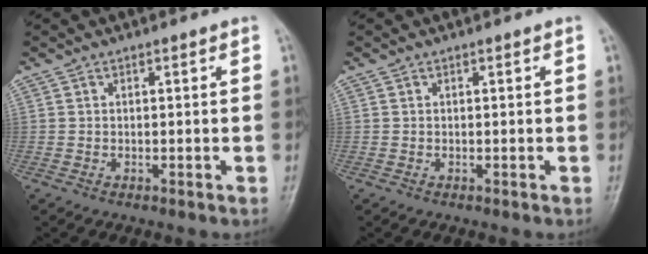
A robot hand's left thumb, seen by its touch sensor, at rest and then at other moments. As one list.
[{"total": 0.0}]